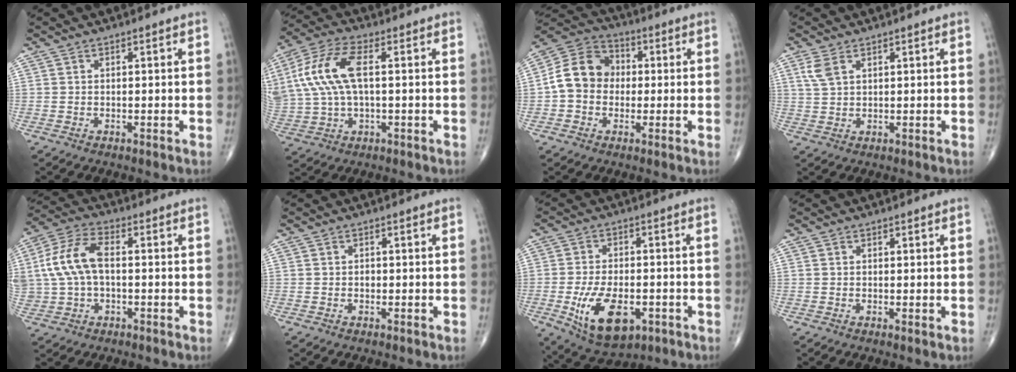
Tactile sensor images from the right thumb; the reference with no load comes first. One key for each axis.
{"total": 14.8, "fx": 2.6, "fy": 7.0, "fz": 12.8, "tx": -0.292, "ty": 0.023, "tz": 0.052}
{"total": 11.0, "fx": -0.2, "fy": 9.2, "fz": 6.0, "tx": -0.093, "ty": 0.034, "tz": -0.017}
{"total": 3.3, "fx": 1.8, "fy": 1.5, "fz": 2.3, "tx": -0.055, "ty": 0.005, "tz": 0.046}
{"total": 11.4, "fx": 0.7, "fy": 6.5, "fz": 9.3, "tx": -0.205, "ty": 0.029, "tz": 0.012}
{"total": 0.9, "fx": -0.1, "fy": 0.7, "fz": 0.5, "tx": -0.005, "ty": 0.002, "tz": -0.003}
{"total": 13.1, "fx": -4.3, "fy": 7.1, "fz": 10.2, "tx": -0.165, "ty": 0.003, "tz": -0.058}
{"total": 0.6, "fx": 0.0, "fy": 0.2, "fz": 0.5, "tx": -0.013, "ty": -0.004, "tz": -0.001}